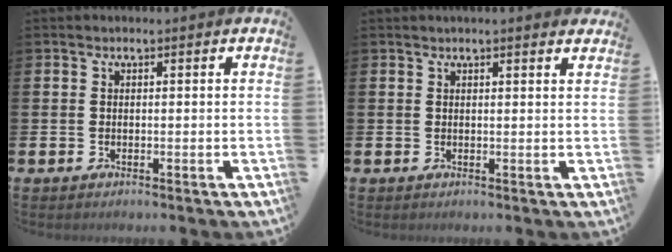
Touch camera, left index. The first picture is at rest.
{"total": 1.2, "force": [1.2, -0.1, 0.3], "torque": [-0.005, -0.001, 0.022]}